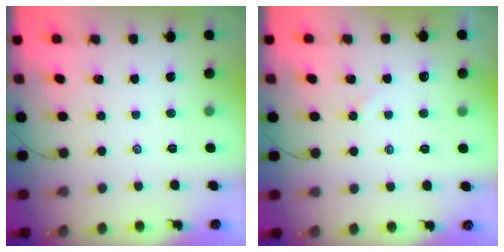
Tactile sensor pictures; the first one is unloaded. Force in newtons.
{"total": 3.4, "press": 3.4, "slide": 0.4}